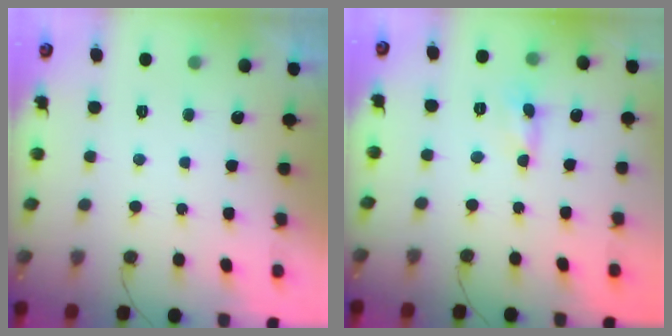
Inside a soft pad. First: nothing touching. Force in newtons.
{"total": 0.0}